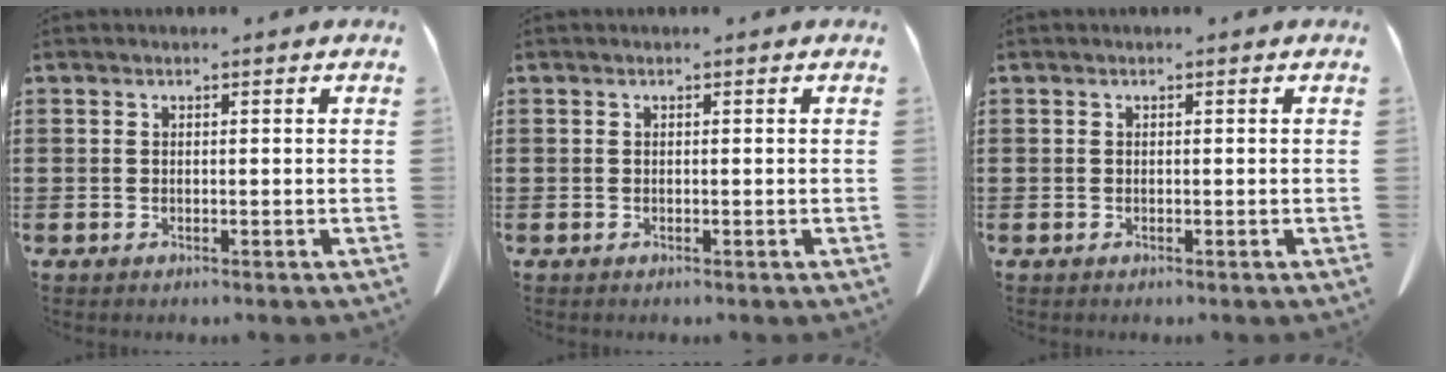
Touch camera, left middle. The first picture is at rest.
{"total": 0.0}
{"total": 0.0}